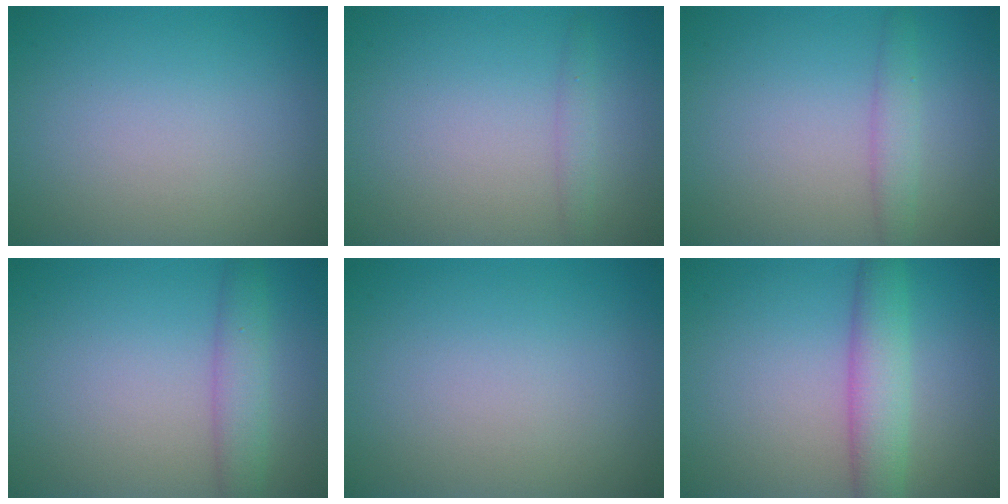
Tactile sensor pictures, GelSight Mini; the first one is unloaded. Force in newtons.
{"total": 1.1, "press": 1.0, "slide": 0.1}
{"total": 1.9, "press": 1.9, "slide": 0.1}
{"total": 3.0, "press": 3.0, "slide": 0.2}
{"total": 0.0}
{"total": 4.2, "press": 4.2, "slide": 0.3}